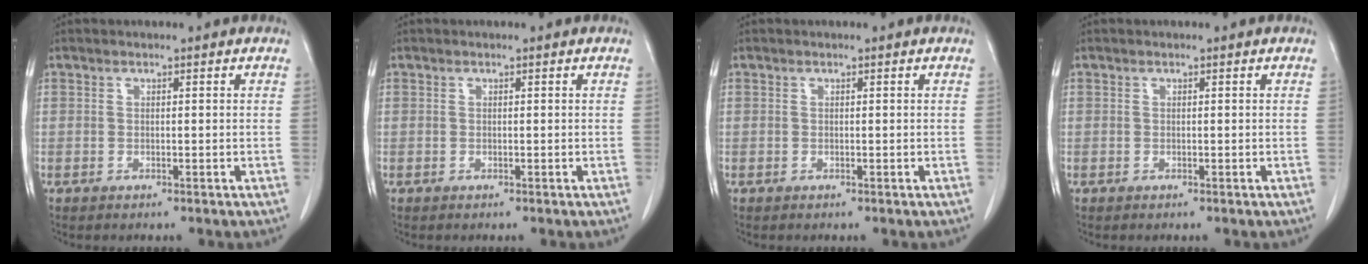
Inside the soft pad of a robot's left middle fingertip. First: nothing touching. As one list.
[{"total": 0.0}, {"total": 0.0}, {"total": 0.0}]